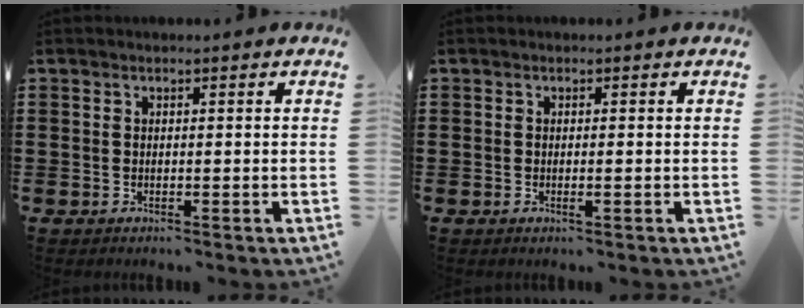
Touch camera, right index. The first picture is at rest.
{"total": 0.9, "force": [-0.2, -0.1, 0.8], "torque": [-0.014, -0.006, -0.004]}